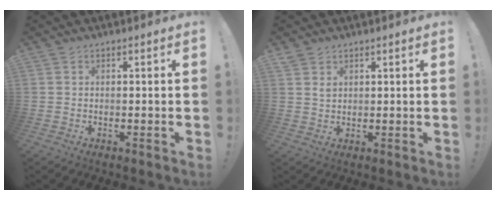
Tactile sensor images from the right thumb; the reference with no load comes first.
{"total": 2.3, "force": [1.7, 1.4, 0.7], "torque": [-0.004, -0.012, 0.030]}